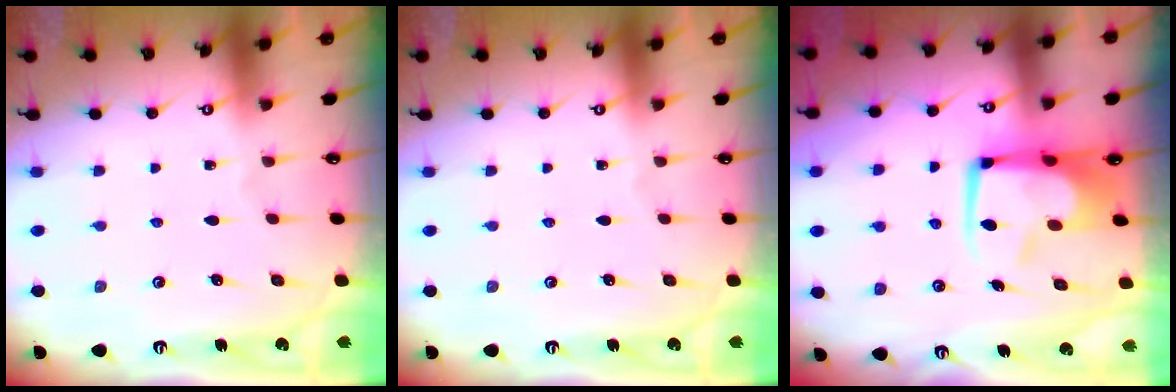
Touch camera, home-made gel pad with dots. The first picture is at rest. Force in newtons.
{"total": 0.0}
{"total": 9.9, "press": 9.8, "slide": 1.2}